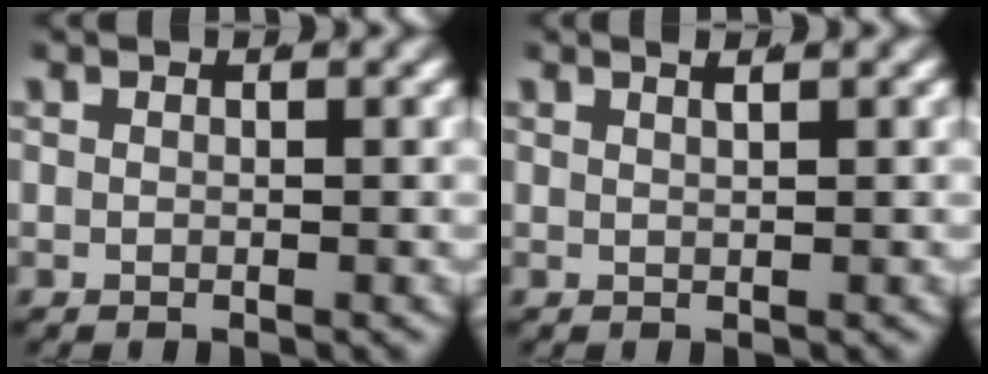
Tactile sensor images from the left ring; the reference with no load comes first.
{"total": 1.4, "force": [0.8, -0.1, 1.2], "torque": [-0.009, 0.003, 0.015]}